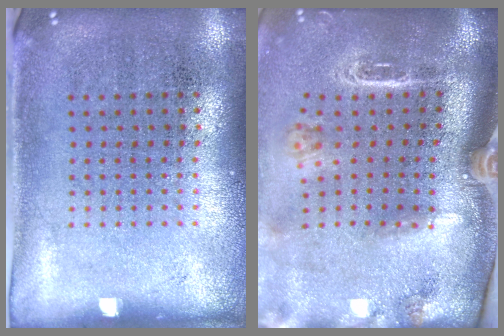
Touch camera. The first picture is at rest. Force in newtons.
{"total": 2.9, "press": 2.0, "slide": 2.1}